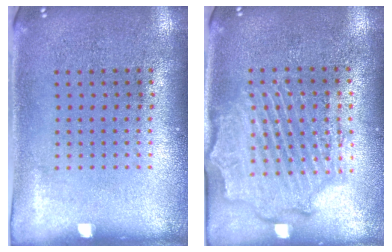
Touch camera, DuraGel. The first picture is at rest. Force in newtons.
{"total": 2.2, "press": 2.1, "slide": 0.5}